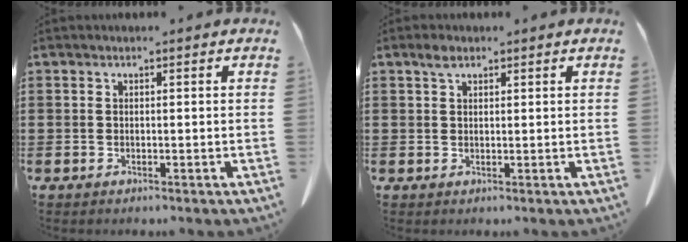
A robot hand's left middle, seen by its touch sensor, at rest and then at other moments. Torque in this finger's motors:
{"motor_torque": [0.86, 1.27, 0.07, 0.04]}